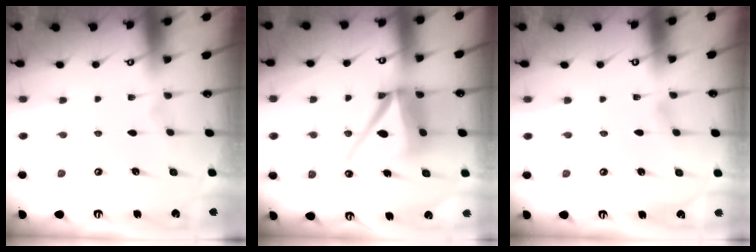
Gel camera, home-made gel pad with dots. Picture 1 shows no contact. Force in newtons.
{"total": 12.1, "press": 12.0, "slide": 1.6}
{"total": 1.4, "press": 1.4, "slide": 0.1}